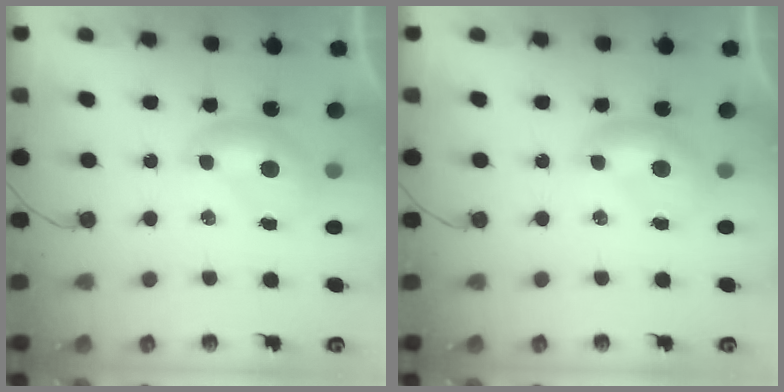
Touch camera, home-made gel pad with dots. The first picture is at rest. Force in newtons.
{"total": 0.0}